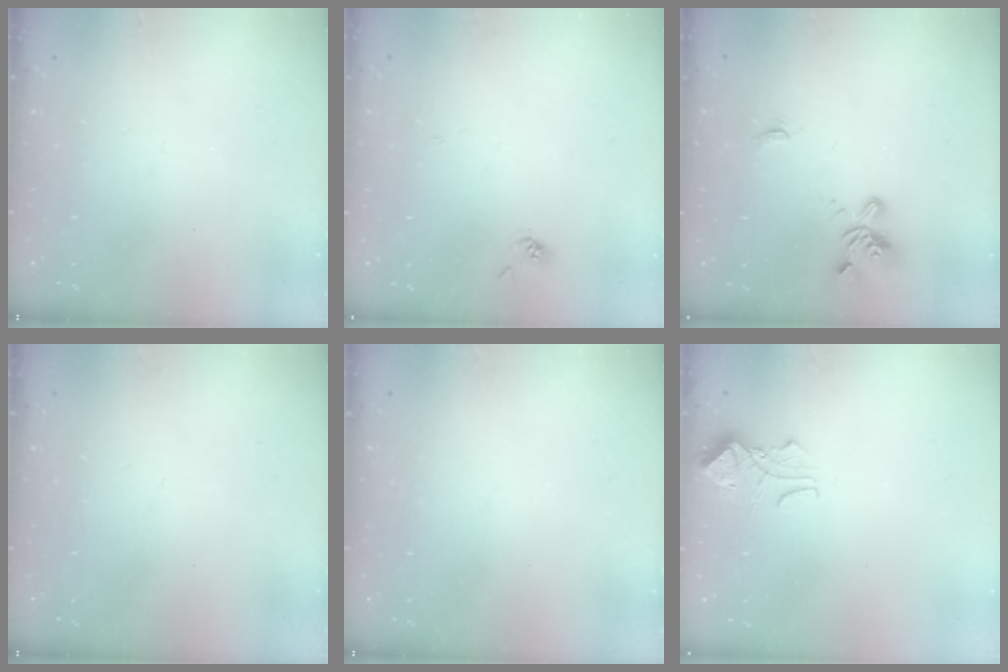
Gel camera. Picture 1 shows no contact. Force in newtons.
{"total": 1.8, "press": 1.8, "slide": 0.1}
{"total": 2.0, "press": 1.6, "slide": 1.2}
{"total": 0.0}
{"total": 0.0}
{"total": 2.0, "press": 1.9, "slide": 0.6}